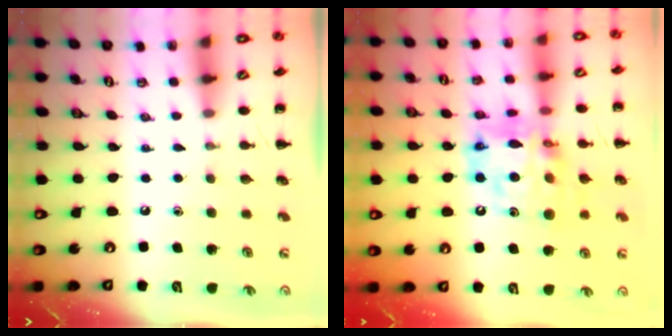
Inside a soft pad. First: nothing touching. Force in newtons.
{"total": 16.8, "press": 16.2, "slide": 4.2}